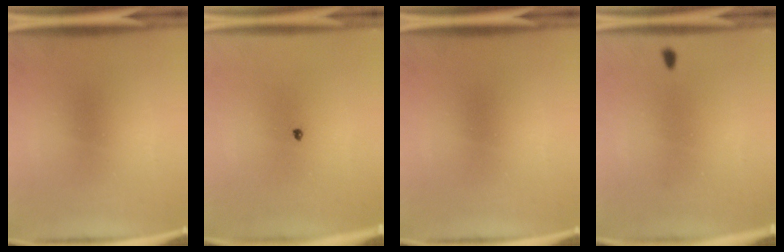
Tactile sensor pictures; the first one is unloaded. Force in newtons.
{"total": 0.6}
{"total": 0.0}
{"total": 0.8}